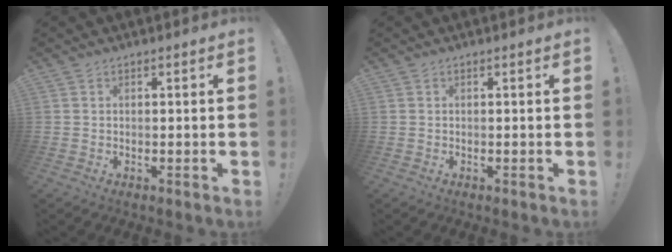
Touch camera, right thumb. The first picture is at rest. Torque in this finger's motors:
{"motor_torque": [0.00, 0.00, 0.00, 0.00, 0.00]}